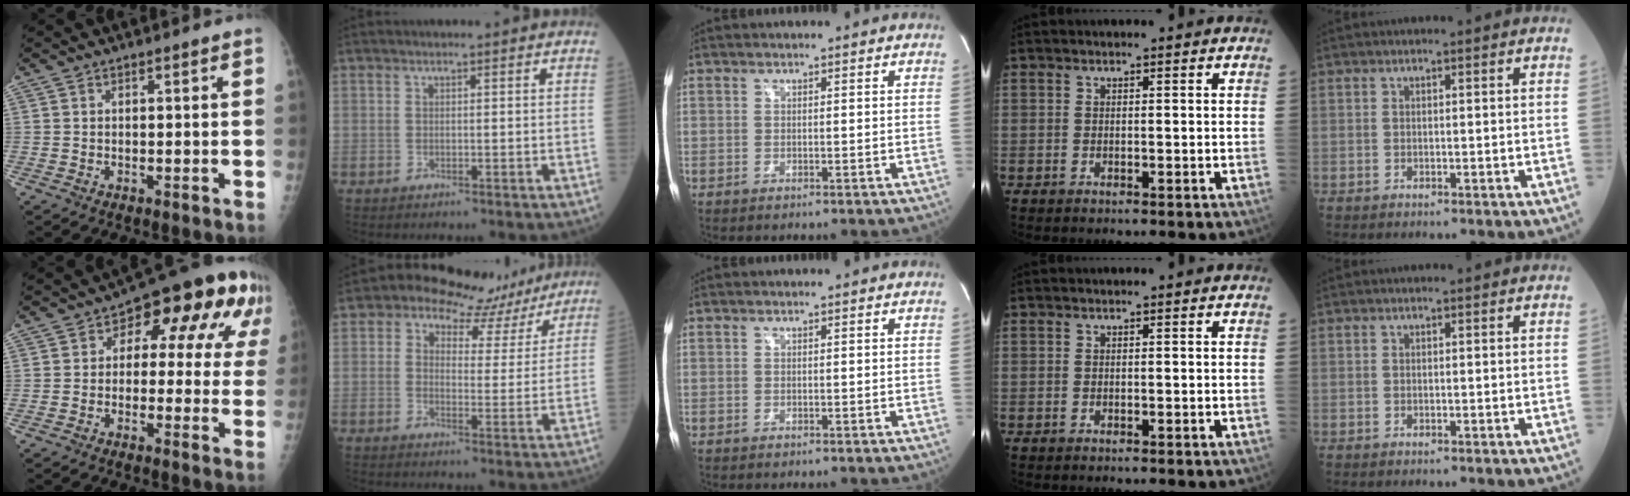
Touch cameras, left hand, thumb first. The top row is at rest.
{"thumb": {"total": 15.7, "force": [4.5, 9.0, 12.0], "torque": [-0.088, 0.025, 0.043]}, "index": {"total": 10.0, "force": [8.0, 5.3, 2.9], "torque": [-0.030, 0.013, 0.086]}}